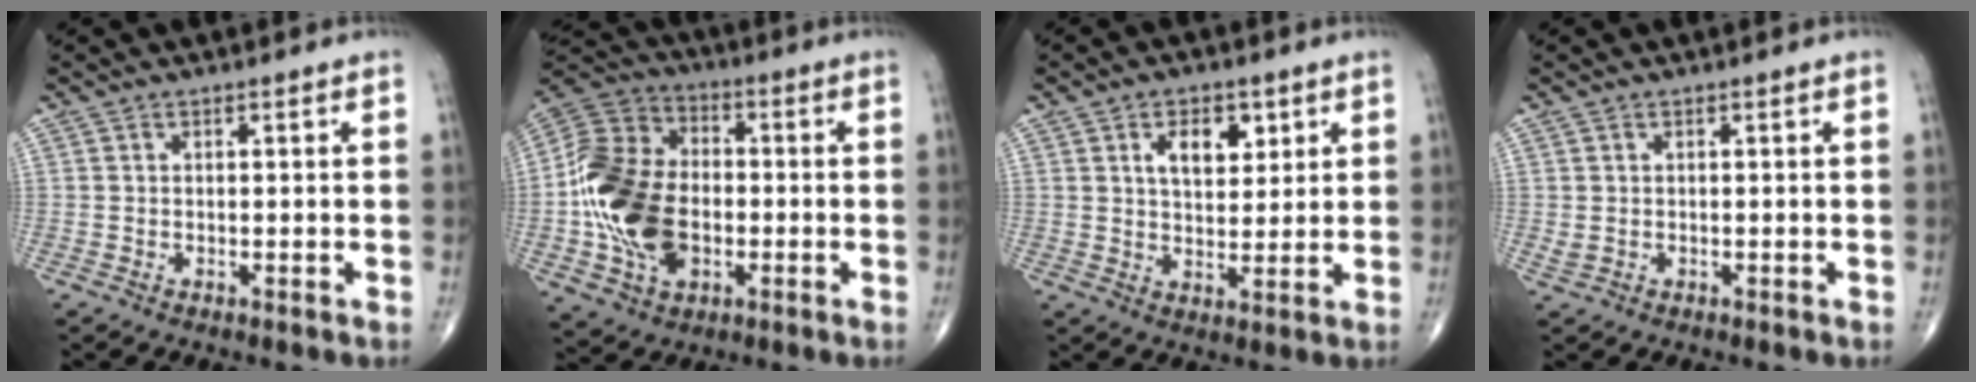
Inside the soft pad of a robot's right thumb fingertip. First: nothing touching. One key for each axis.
{"total": 19.8, "fx": -2.7, "fy": 13.5, "fz": 14.3, "tx": -0.268, "ty": 0.020, "tz": -0.047}
{"total": 7.3, "fx": 3.0, "fy": 4.3, "fz": 5.1, "tx": -0.060, "ty": -0.016, "tz": 0.050}
{"total": 1.0, "fx": 0.0, "fy": 0.8, "fz": 0.6, "tx": -0.014, "ty": 0.000, "tz": 0.004}